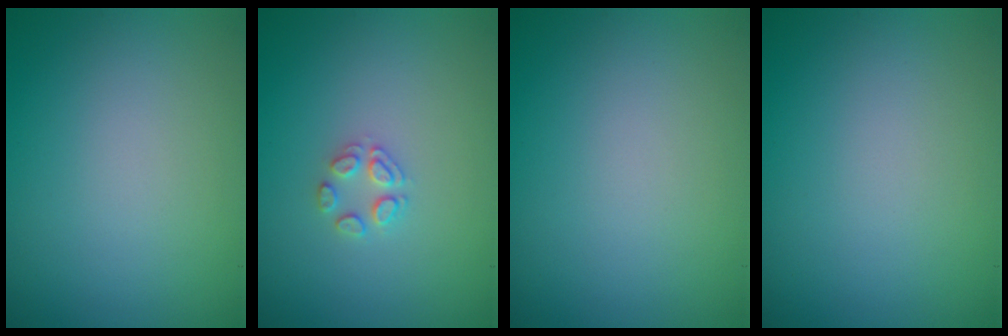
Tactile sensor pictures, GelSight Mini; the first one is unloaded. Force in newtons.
{"total": 1.7, "press": 1.6, "slide": 0.2}
{"total": 0.0}
{"total": 0.0}